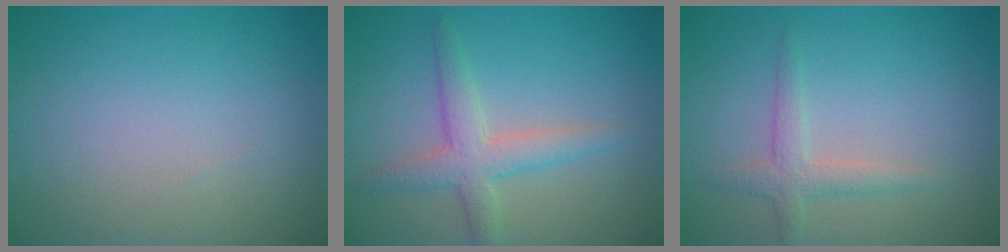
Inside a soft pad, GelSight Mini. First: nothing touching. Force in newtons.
{"total": 3.6, "press": 3.6, "slide": 0.3}
{"total": 2.0, "press": 2.0, "slide": 0.1}